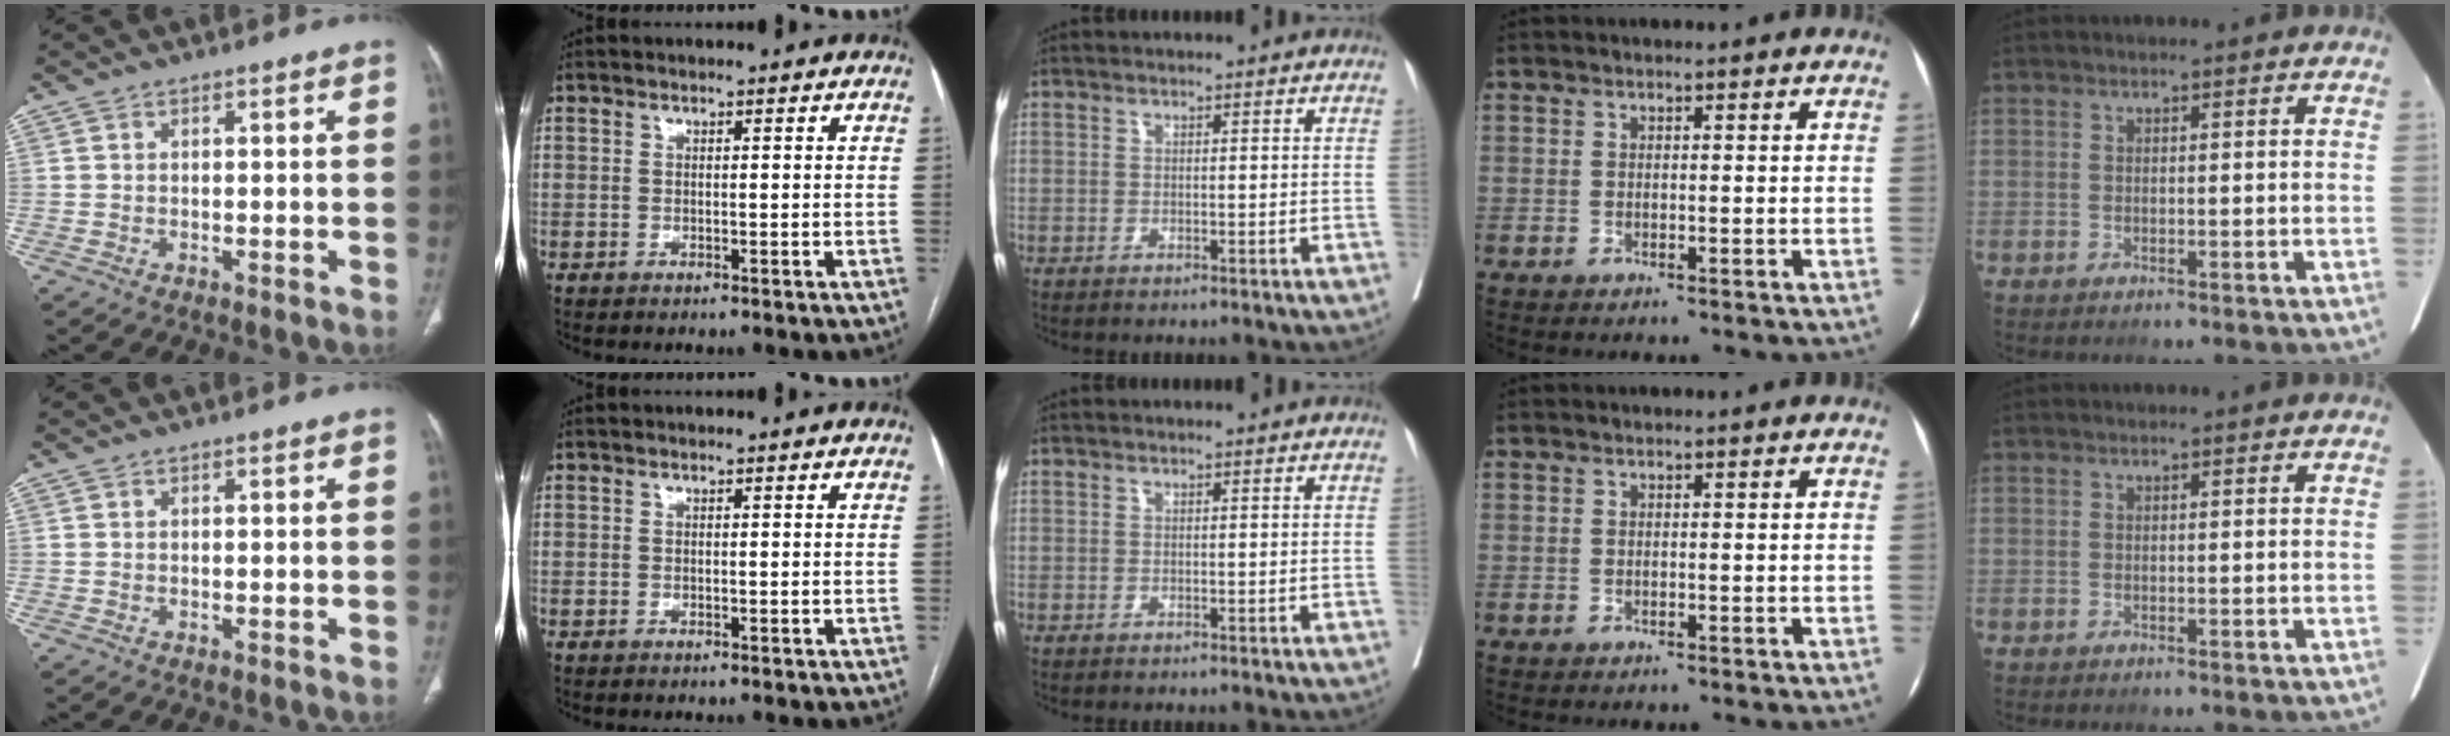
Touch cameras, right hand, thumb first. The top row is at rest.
{}